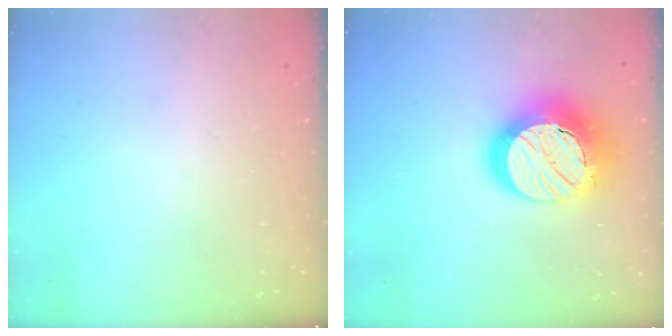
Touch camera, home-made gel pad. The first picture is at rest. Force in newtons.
{"total": 20.3, "press": 20.2, "slide": 1.6}